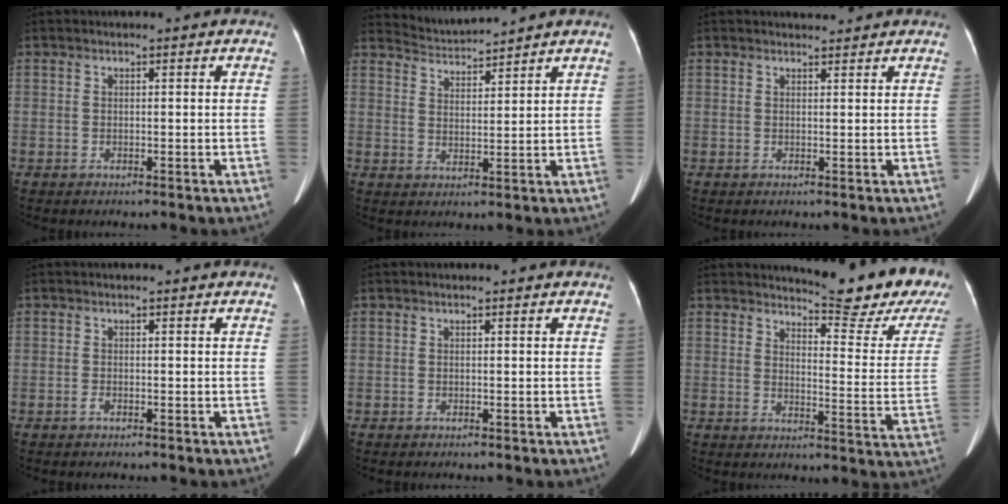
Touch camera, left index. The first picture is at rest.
{"total": 4.4, "force": [4.2, -1.0, -0.8], "torque": [0.004, 0.003, 0.088]}
{"total": 1.5, "force": [1.5, 0.2, 0.0], "torque": [-0.009, 0.005, 0.026]}
{"total": 0.0}
{"total": 0.0}
{"total": 15.2, "force": [14.0, 0.4, 5.9], "torque": [-0.080, -0.085, 0.159]}